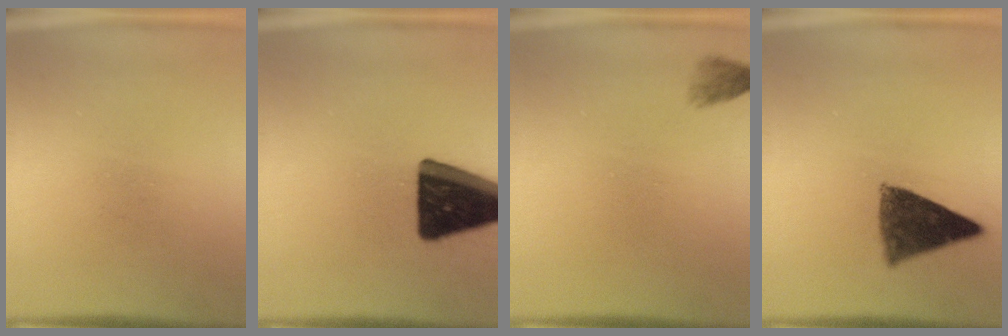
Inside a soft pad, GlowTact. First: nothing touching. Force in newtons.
{"total": 18.7}
{"total": 1.5}
{"total": 9.3}